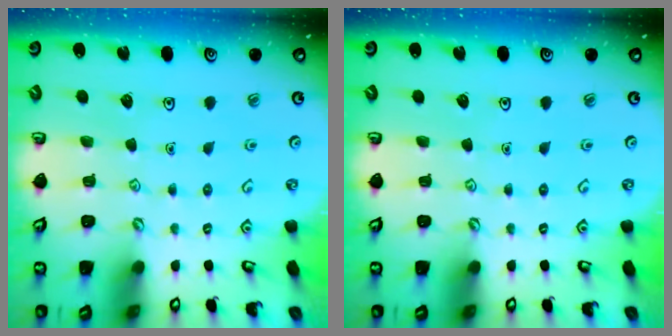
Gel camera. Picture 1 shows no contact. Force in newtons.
{"total": 0.0}